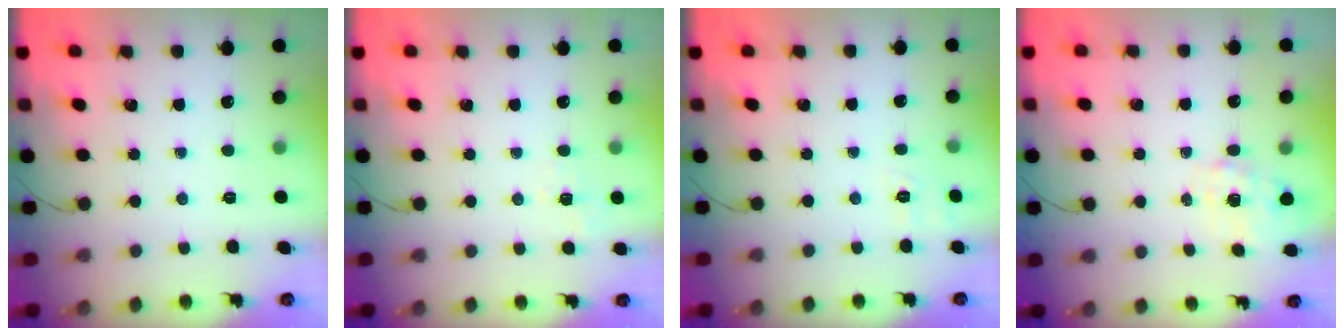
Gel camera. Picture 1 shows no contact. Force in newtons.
{"total": 3.9, "press": 3.5, "slide": 1.7}
{"total": 6.0, "press": 5.7, "slide": 1.9}
{"total": 1.2, "press": 1.1, "slide": 0.5}